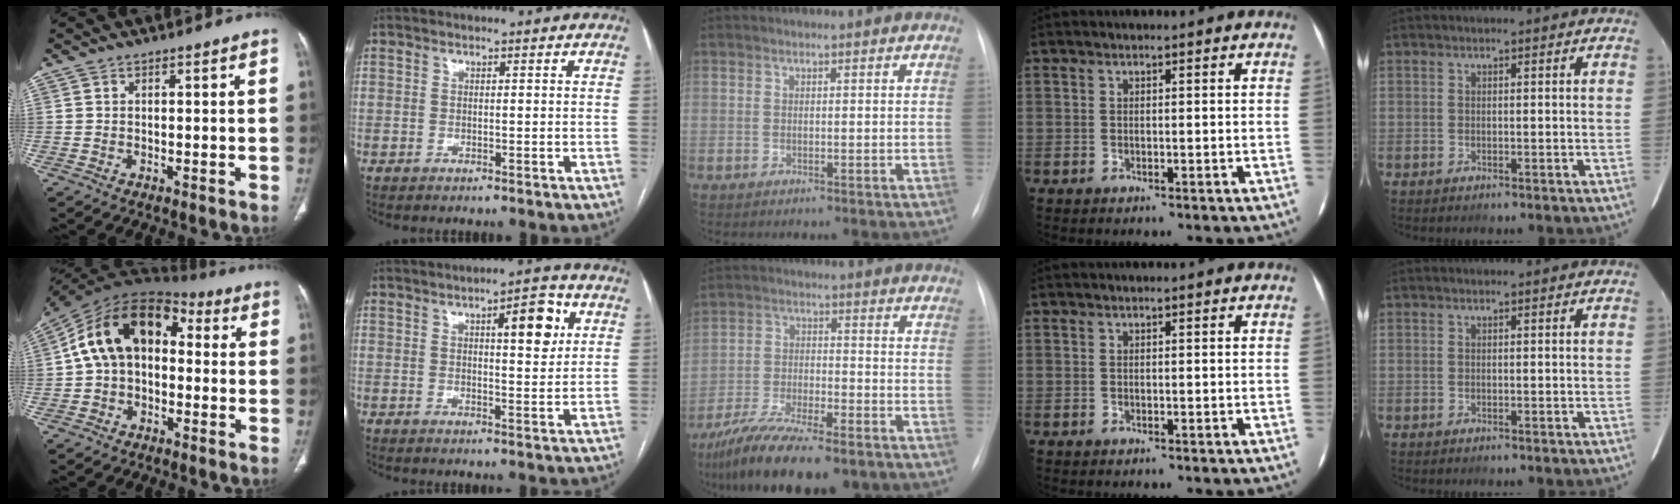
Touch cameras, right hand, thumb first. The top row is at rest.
{"thumb": {"total": 15.7, "force": [1.2, 10.6, 11.5], "torque": [-0.181, 0.050, 0.006]}, "index": {"total": 7.2, "force": [2.6, 1.9, 6.4], "torque": [-0.089, 0.007, 0.033]}, "middle": {"total": 15.5, "force": [-11.7, 4.2, 9.2], "torque": [-0.167, -0.020, -0.195]}}